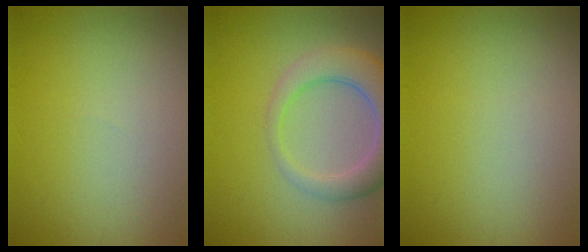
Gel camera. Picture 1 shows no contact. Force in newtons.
{"total": 5.6, "press": 5.6, "slide": 0.8}
{"total": 0.0}